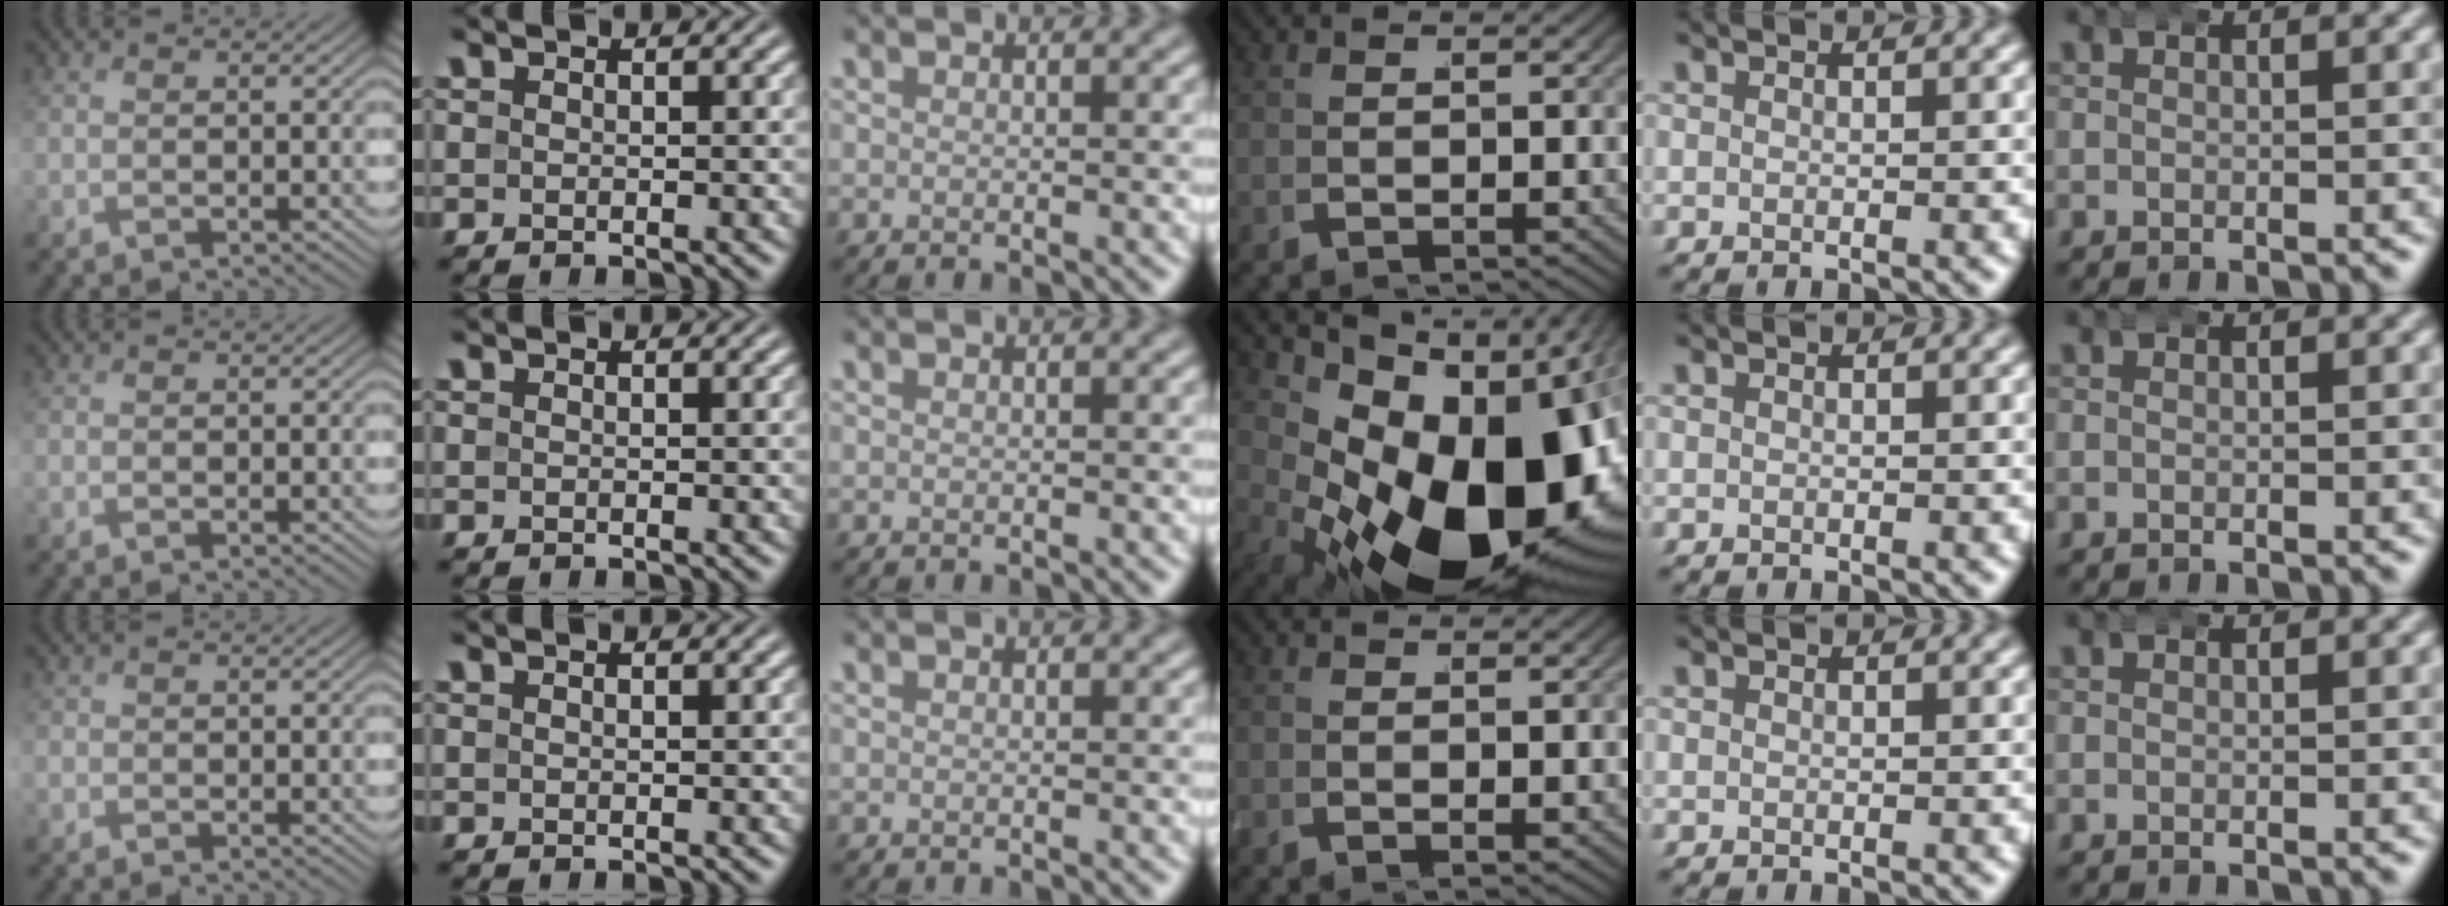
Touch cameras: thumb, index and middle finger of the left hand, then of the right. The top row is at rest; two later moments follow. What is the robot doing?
{"motion": "wrap", "object": "bandana"}